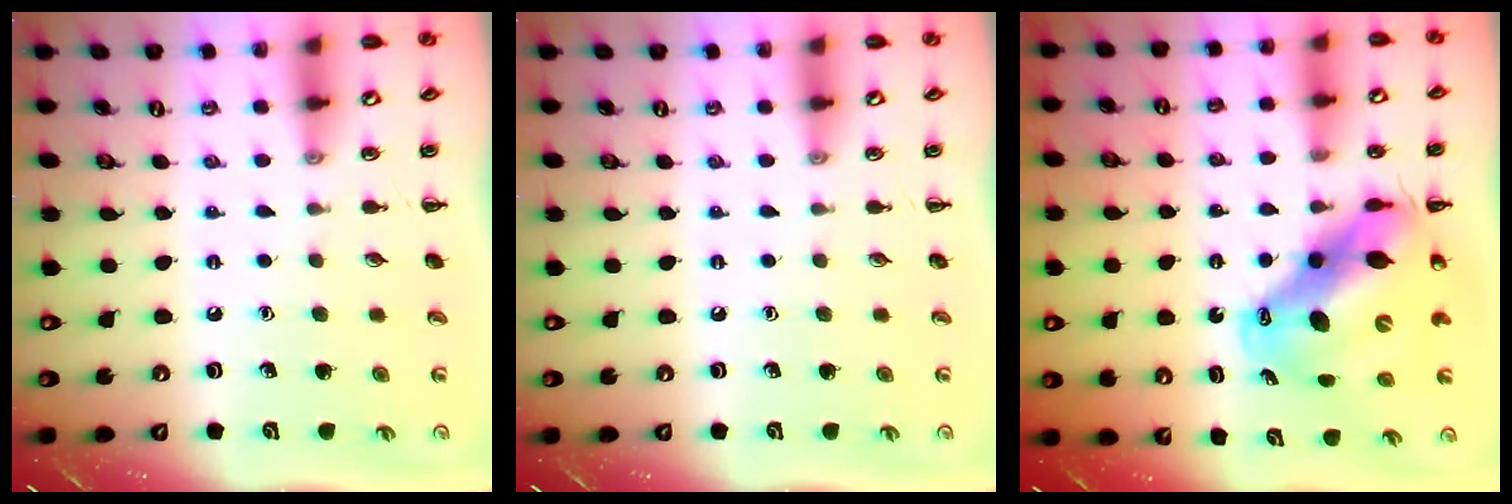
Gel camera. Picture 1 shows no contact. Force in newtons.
{"total": 0.0}
{"total": 16.2, "press": 15.7, "slide": 4.2}